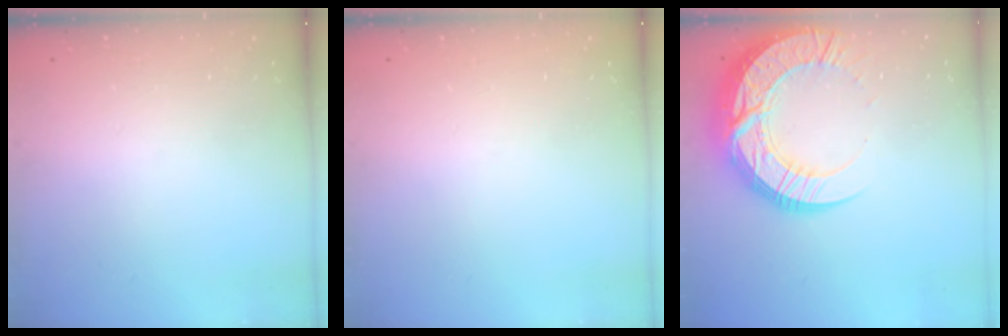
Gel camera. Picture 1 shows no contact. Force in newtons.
{"total": 0.0}
{"total": 22.5, "press": 22.4, "slide": 1.8}